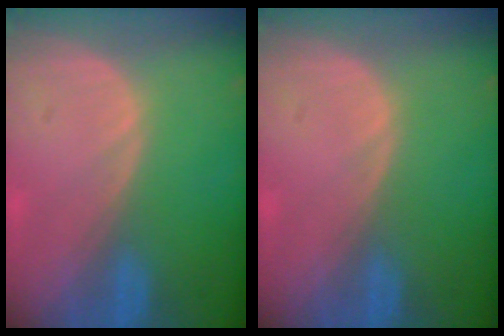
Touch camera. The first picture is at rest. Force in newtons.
{"total": 0.0}